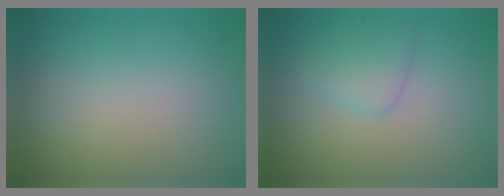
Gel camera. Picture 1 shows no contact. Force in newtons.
{"total": 2.2, "press": 2.2, "slide": 0.1}